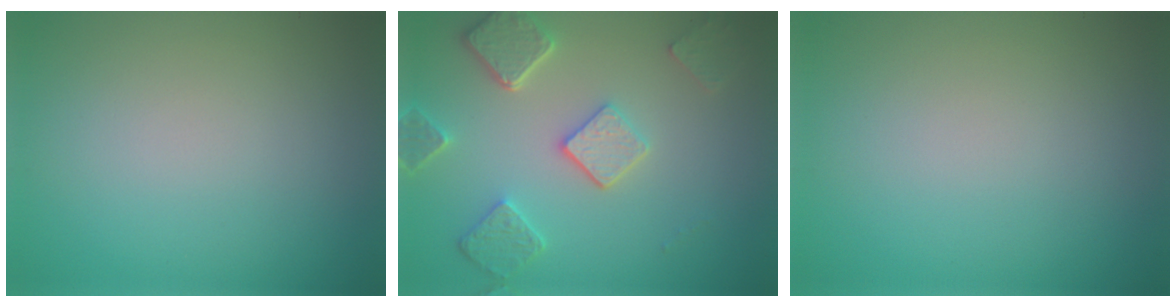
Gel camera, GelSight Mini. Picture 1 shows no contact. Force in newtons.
{"total": 5.0, "press": 3.9, "slide": 3.1}
{"total": 0.0}